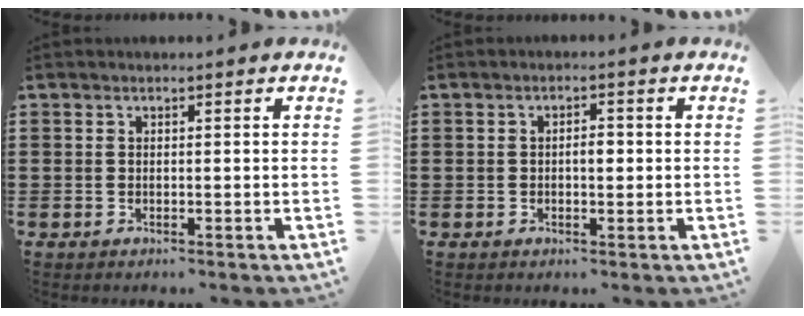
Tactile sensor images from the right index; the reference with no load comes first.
{"total": 2.2, "force": [-0.2, 1.0, 1.9], "torque": [-0.036, 0.004, -0.005]}